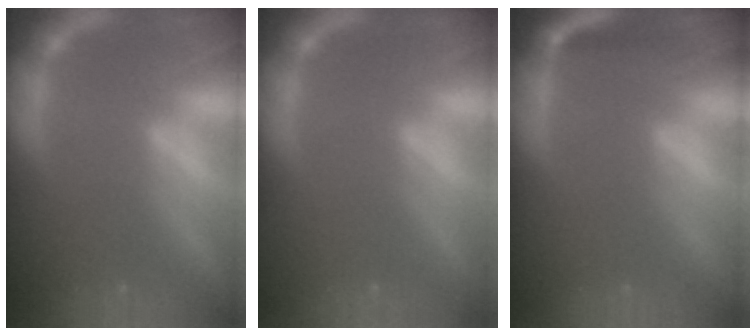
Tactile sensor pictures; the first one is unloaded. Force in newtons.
{"total": 0.0}
{"total": 3.0}